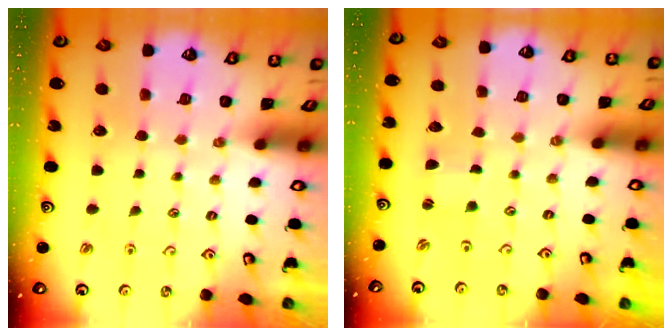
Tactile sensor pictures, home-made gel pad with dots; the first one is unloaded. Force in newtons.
{"total": 0.0}